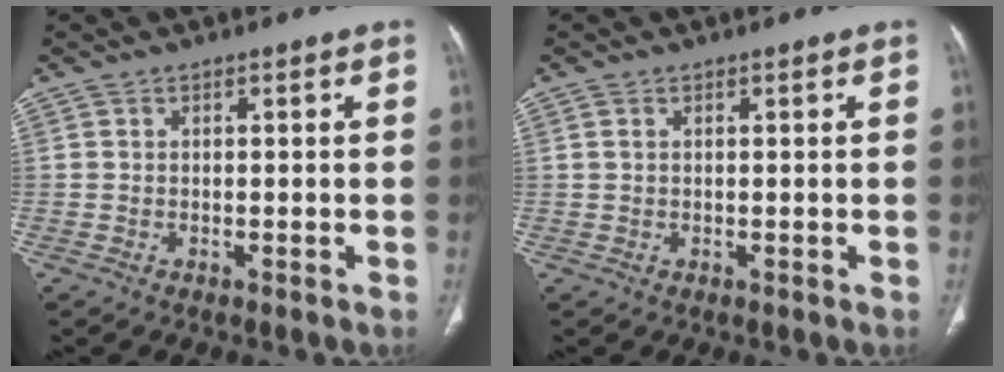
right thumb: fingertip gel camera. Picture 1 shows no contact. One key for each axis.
{"total": 0.7, "fx": 0.3, "fy": 0.4, "fz": 0.5, "tx": -0.013, "ty": 0.009, "tz": 0.009}